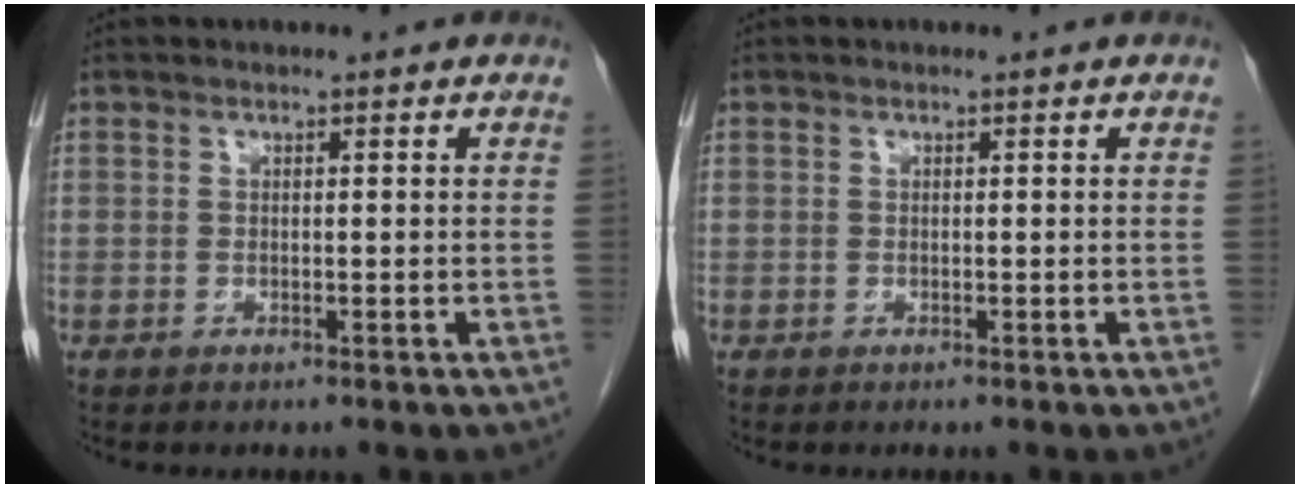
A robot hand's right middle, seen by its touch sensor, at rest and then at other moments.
{"total": 0.0}